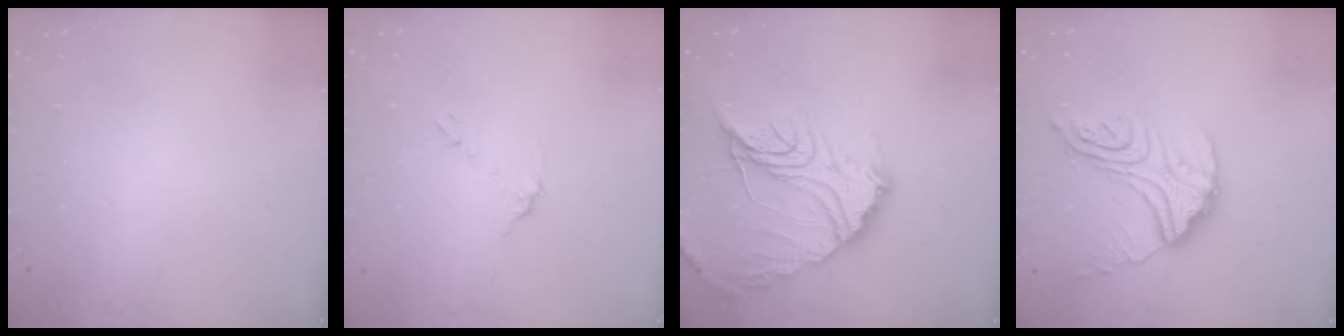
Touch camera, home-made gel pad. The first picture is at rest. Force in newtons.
{"total": 5.5, "press": 5.5, "slide": 0.3}
{"total": 20.8, "press": 20.7, "slide": 1.8}
{"total": 18.5, "press": 18.5, "slide": 1.6}